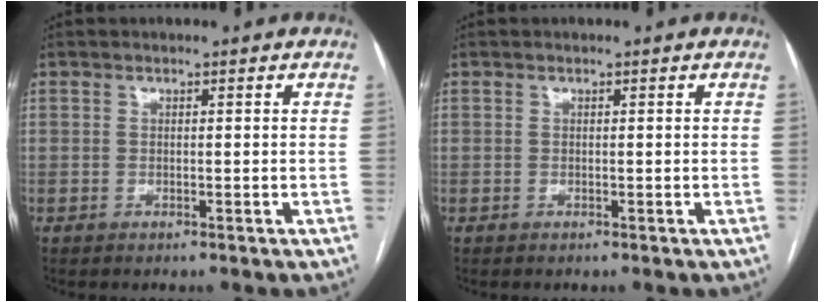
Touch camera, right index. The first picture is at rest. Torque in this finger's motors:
{"motor_torque": [0.04, 0.03, 0.00, 0.01]}